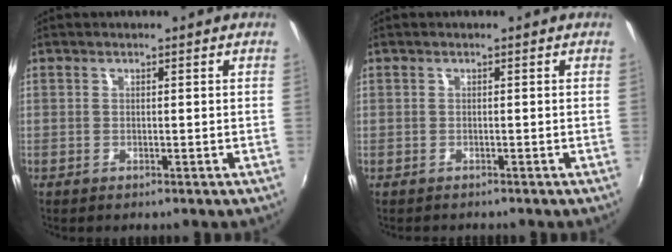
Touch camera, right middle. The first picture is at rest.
{"total": 1.2, "force": [-0.9, 0.8, -0.1], "torque": [-0.004, 0.002, -0.015]}